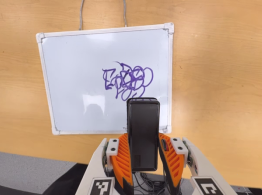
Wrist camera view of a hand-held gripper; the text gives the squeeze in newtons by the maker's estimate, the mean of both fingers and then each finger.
{"total": 4.0, "left": 2.5, "right": 5.4}